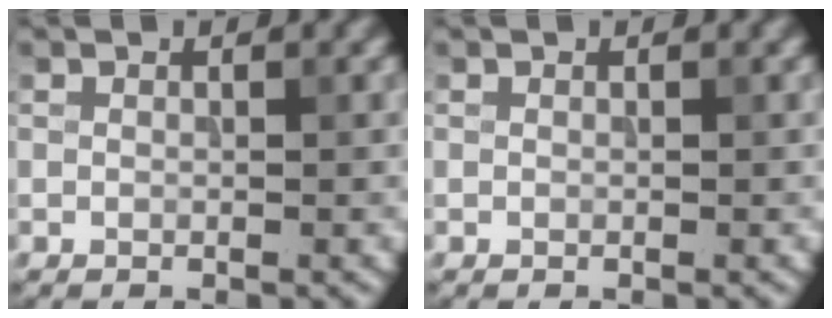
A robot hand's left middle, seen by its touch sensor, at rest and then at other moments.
{"total": 0.0}